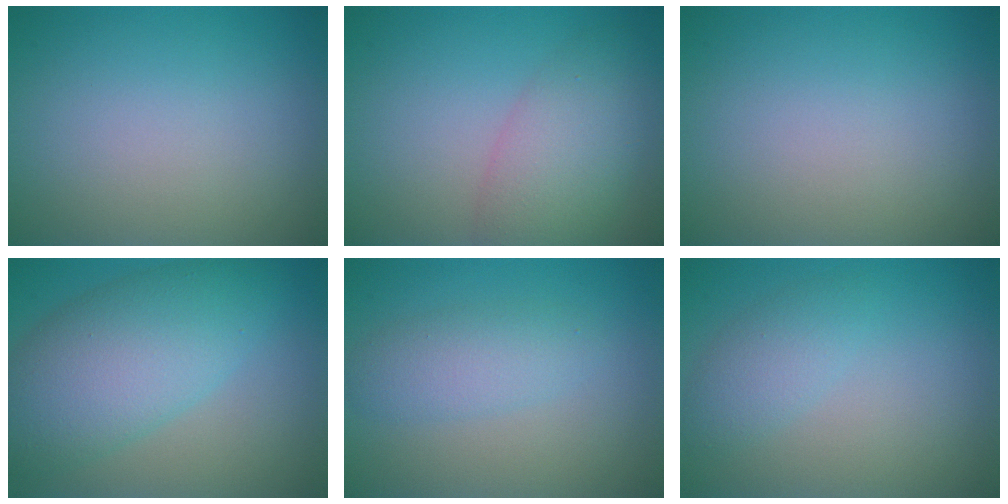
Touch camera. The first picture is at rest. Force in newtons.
{"total": 5.3, "press": 5.2, "slide": 0.4}
{"total": 0.0}
{"total": 7.9, "press": 7.9, "slide": 0.2}
{"total": 2.8, "press": 2.8, "slide": 0.2}
{"total": 2.3, "press": 2.3, "slide": 0.1}